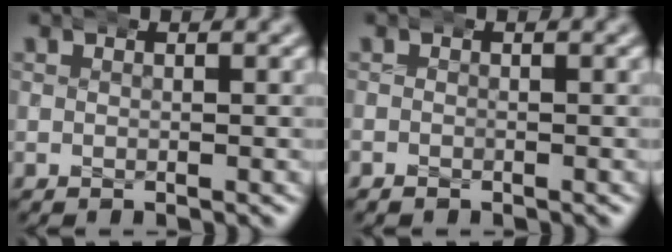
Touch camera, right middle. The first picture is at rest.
{"total": 0.6, "force": [-0.5, 0.3, 0.1], "torque": [0.005, 0.001, -0.010]}